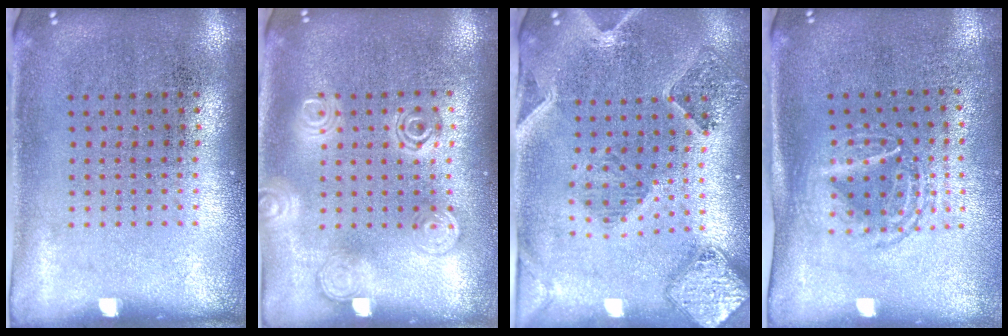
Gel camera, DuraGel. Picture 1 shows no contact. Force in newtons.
{"total": 1.3, "press": 1.3, "slide": 0.1}
{"total": 1.4, "press": 1.4, "slide": 0.4}
{"total": 1.6, "press": 1.3, "slide": 0.9}